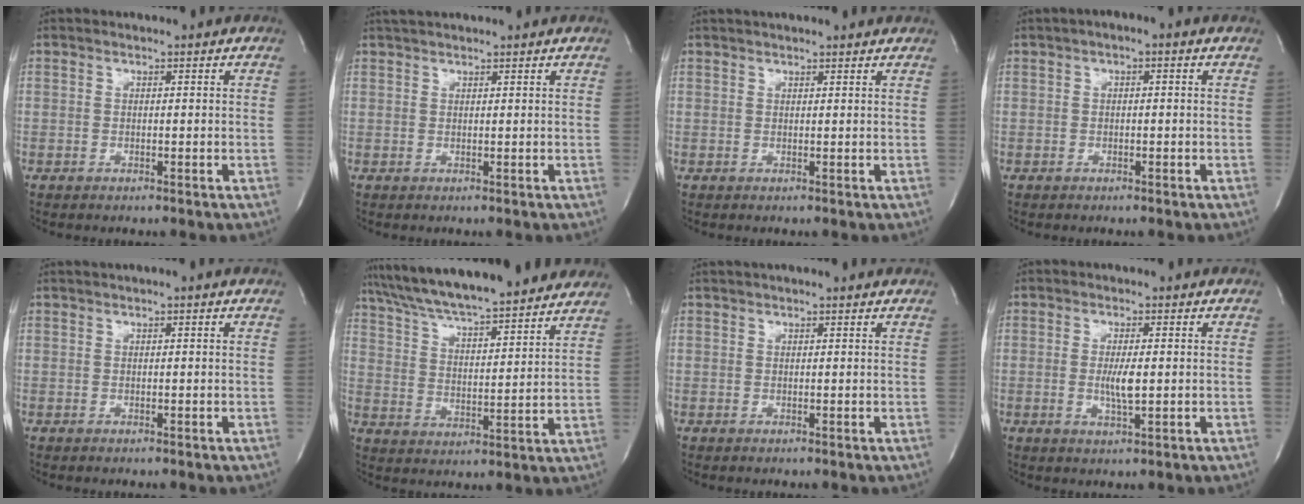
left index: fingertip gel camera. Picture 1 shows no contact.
{"total": 3.3, "force": [3.0, 0.3, 1.4], "torque": [-0.021, 0.032, 0.052]}
{"total": 7.4, "force": [6.8, 1.0, 2.8], "torque": [-0.040, 0.030, 0.083]}
{"total": 1.9, "force": [0.6, 0.7, 1.6], "torque": [-0.024, 0.005, 0.003]}
{"total": 0.9, "force": [0.6, -0.1, 0.7], "torque": [-0.015, 0.011, 0.011]}
{"total": 23.0, "force": [20.4, 2.6, 10.4], "torque": [-0.173, 0.023, 0.296]}
{"total": 4.2, "force": [3.7, 0.5, 1.8], "torque": [-0.025, 0.032, 0.044]}
{"total": 3.5, "force": [-0.2, 0.7, 3.5], "torque": [-0.067, -0.005, -0.002]}